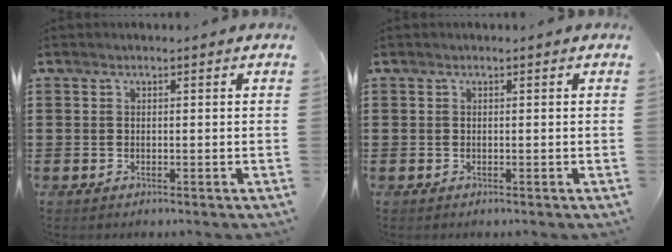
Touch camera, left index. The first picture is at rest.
{"total": 0.0}